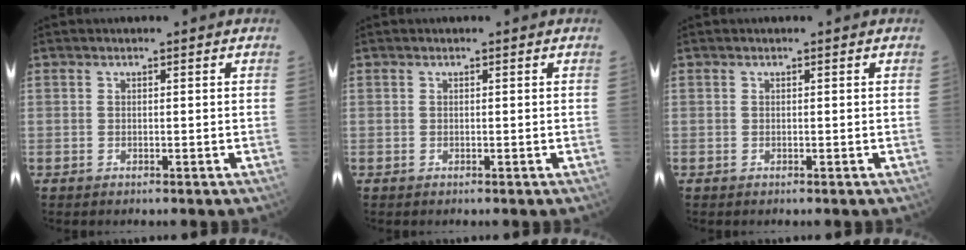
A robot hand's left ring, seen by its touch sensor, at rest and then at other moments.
{"total": 0.0}
{"total": 0.0}